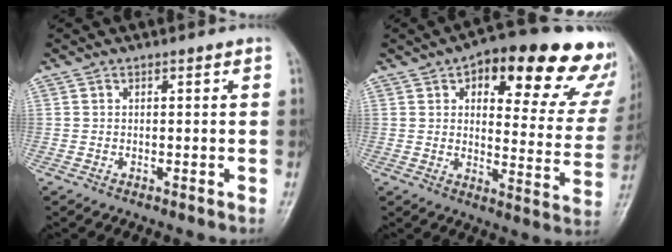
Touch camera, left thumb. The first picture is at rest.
{"total": 24.7, "force": [15.2, 10.4, 16.5], "torque": [-0.162, -0.040, 0.181]}